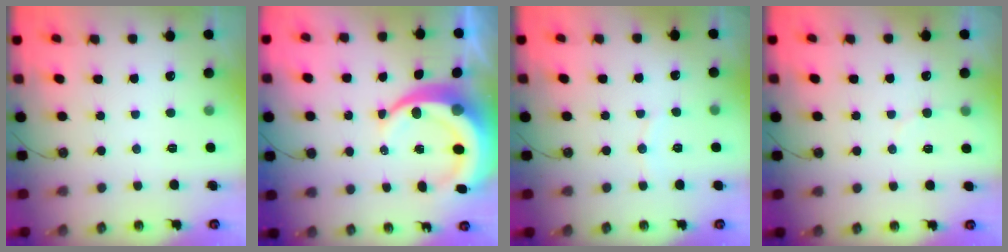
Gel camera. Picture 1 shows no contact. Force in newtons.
{"total": 12.3, "press": 12.2, "slide": 1.5}
{"total": 3.4, "press": 3.3, "slide": 0.4}
{"total": 4.1, "press": 3.8, "slide": 1.5}